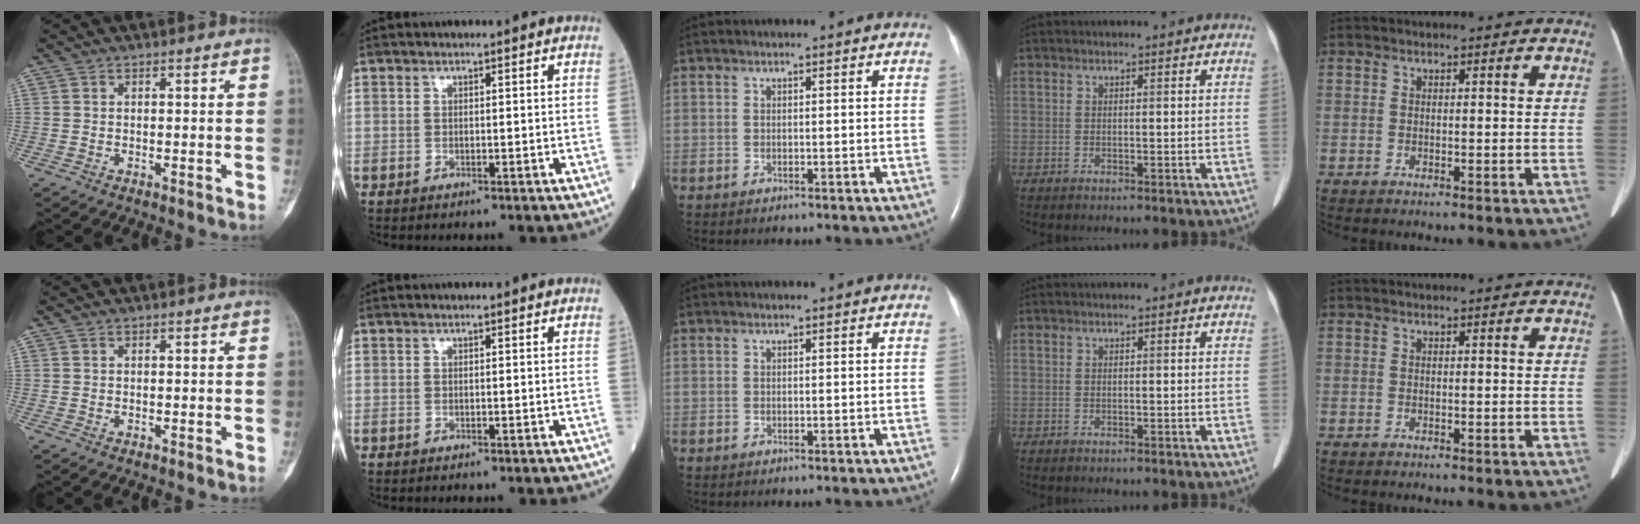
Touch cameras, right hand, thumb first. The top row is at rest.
{}